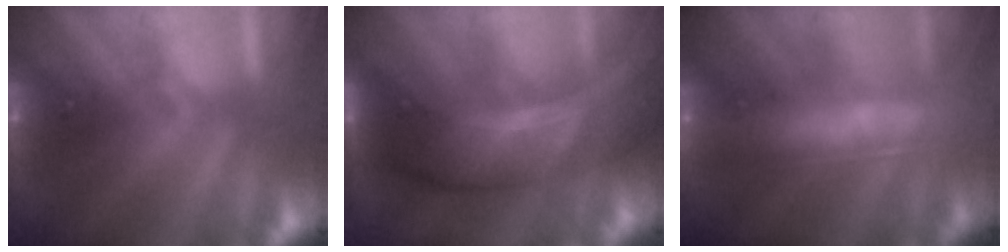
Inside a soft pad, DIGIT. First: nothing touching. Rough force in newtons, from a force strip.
{"total": 9.9}
{"total": 8.4}